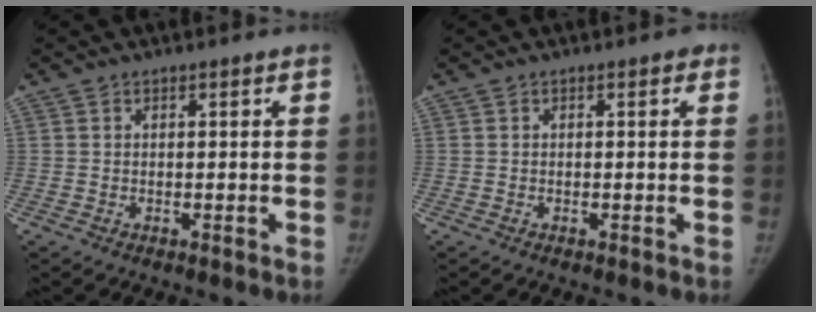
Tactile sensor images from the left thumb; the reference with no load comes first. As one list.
[{"total": 0.6, "force": [0.2, 0.4, 0.4], "torque": [0.001, 0.002, -0.003]}]